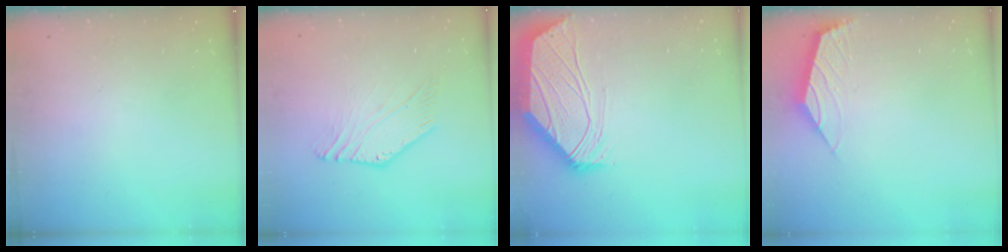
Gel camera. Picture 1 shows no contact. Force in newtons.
{"total": 4.2, "press": 4.1, "slide": 0.9}
{"total": 0.9, "press": 0.8, "slide": 0.4}
{"total": 2.3, "press": 2.2, "slide": 0.6}